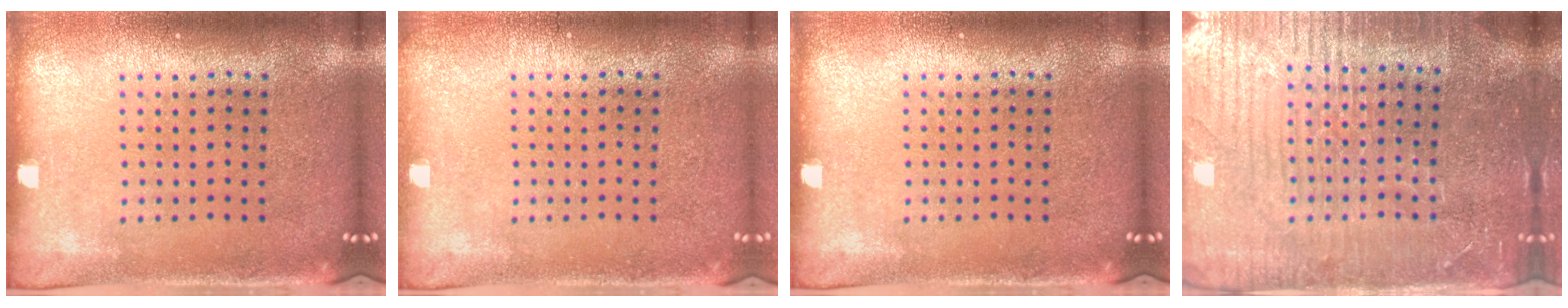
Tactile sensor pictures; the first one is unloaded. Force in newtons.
{"total": 0.5, "press": 0.5, "slide": 0.1}
{"total": 0.0}
{"total": 4.3, "press": 4.1, "slide": 1.5}